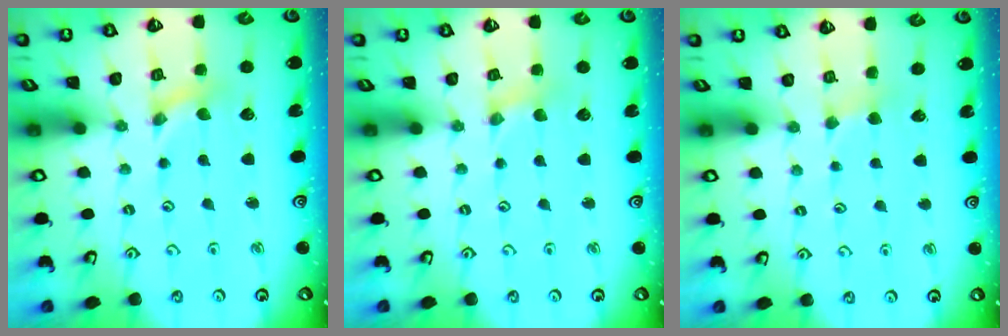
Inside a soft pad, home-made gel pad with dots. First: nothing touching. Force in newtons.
{"total": 1.7, "press": 1.7, "slide": 0.2}
{"total": 2.3, "press": 2.3, "slide": 0.3}